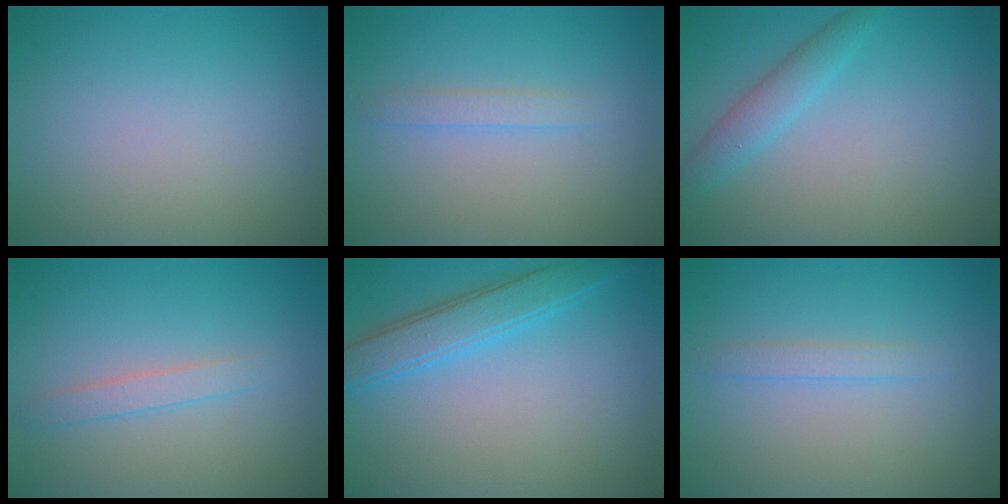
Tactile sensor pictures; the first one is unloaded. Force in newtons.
{"total": 1.2, "press": 1.2, "slide": 0.0}
{"total": 2.3, "press": 2.3, "slide": 0.1}
{"total": 1.5, "press": 1.5, "slide": 0.1}
{"total": 3.5, "press": 3.5, "slide": 0.2}
{"total": 1.1, "press": 1.1, "slide": 0.0}